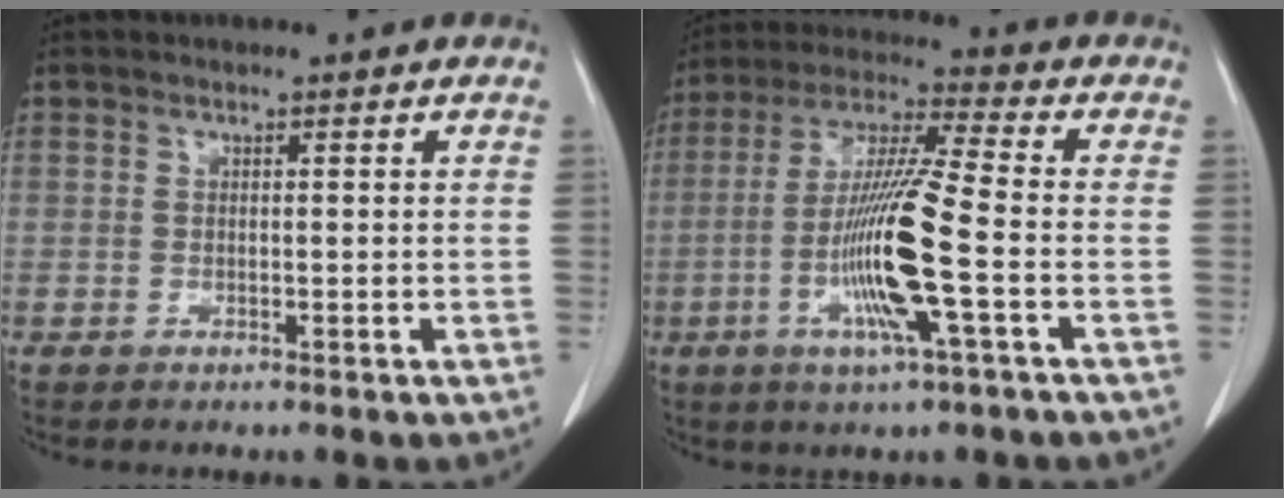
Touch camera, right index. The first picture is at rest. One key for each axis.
{"total": 13.6, "fx": -3.5, "fy": -0.2, "fz": 13.2, "tx": -0.266, "ty": -0.010, "tz": -0.074}